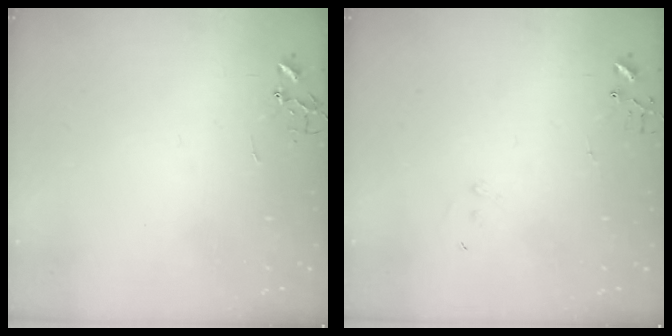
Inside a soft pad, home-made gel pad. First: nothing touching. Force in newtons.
{"total": 6.8, "press": 6.8, "slide": 0.5}